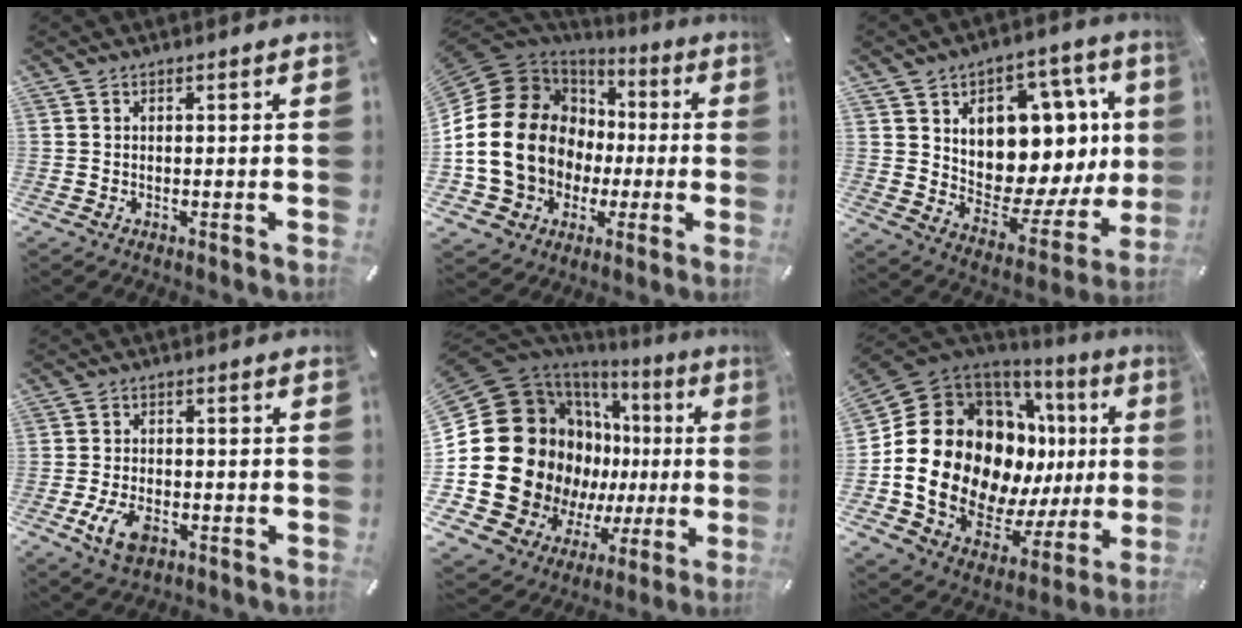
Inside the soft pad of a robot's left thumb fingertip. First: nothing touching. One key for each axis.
{"total": 22.1, "fx": -0.6, "fy": 18.6, "fz": 11.8, "tx": -0.255, "ty": -0.011, "tz": 0.011}
{"total": 12.6, "fx": 3.7, "fy": 8.9, "fz": 8.2, "tx": -0.101, "ty": -0.062, "tz": 0.057}
{"total": 7.0, "fx": -2.9, "fy": 4.2, "fz": 4.8, "tx": -0.114, "ty": 0.005, "tz": -0.057}
{"total": 29.1, "fx": 0.6, "fy": 21.4, "fz": 19.6, "tx": -0.336, "ty": -0.059, "tz": 0.069}
{"total": 26.8, "fx": 2.3, "fy": 18.8, "fz": 19.0, "tx": -0.325, "ty": -0.059, "tz": 0.078}